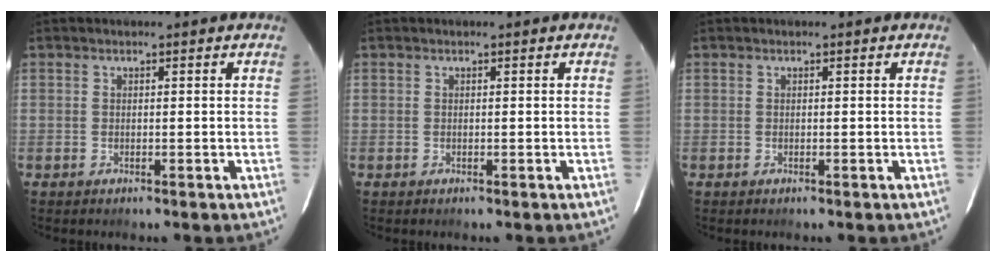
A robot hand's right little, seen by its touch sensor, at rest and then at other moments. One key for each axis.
{"total": 0.0}
{"total": 0.0}